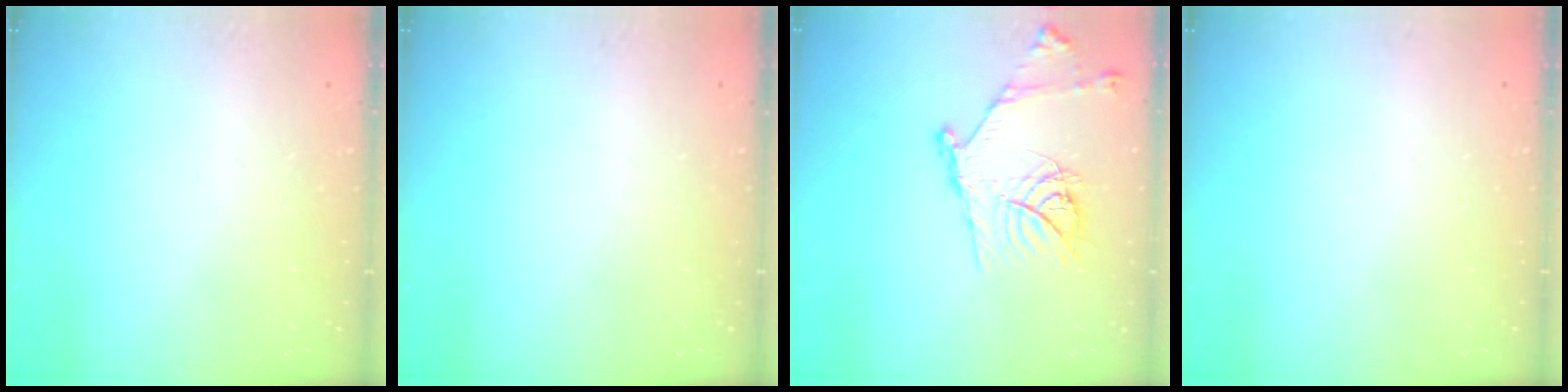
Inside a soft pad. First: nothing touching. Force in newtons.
{"total": 0.0}
{"total": 18.1, "press": 18.0, "slide": 1.7}
{"total": 0.0}